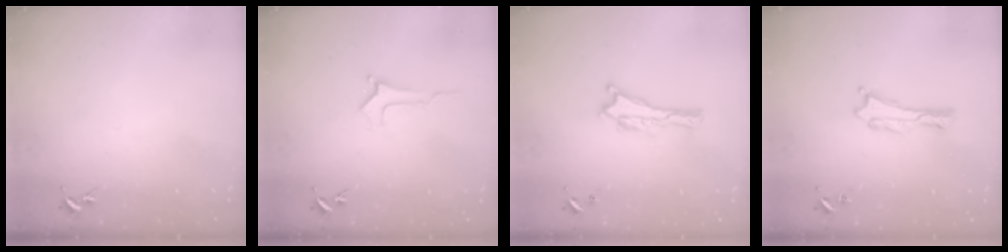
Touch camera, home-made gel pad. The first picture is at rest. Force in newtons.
{"total": 0.0}
{"total": 0.0}
{"total": 0.0}